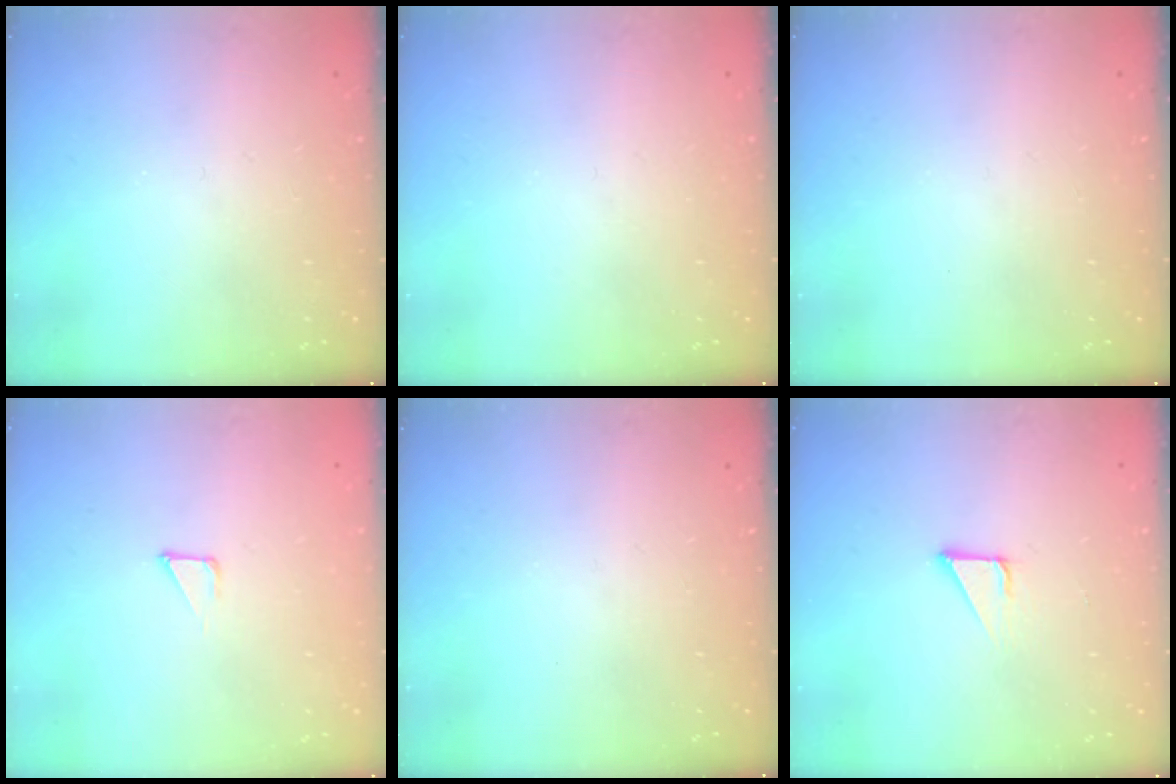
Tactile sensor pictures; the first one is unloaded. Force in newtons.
{"total": 0.0}
{"total": 0.0}
{"total": 2.9, "press": 2.9, "slide": 0.3}
{"total": 0.0}
{"total": 2.1, "press": 2.1, "slide": 0.1}